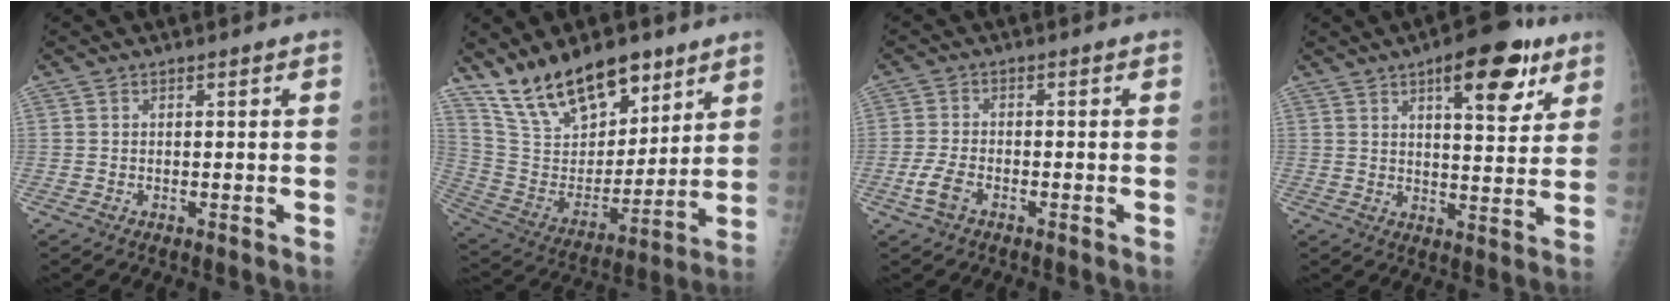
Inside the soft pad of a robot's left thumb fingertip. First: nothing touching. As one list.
[{"total": 19.1, "force": [13.8, 8.8, 9.7], "torque": [-0.124, -0.068, 0.256]}, {"total": 3.9, "force": [-1.9, 2.0, 2.7], "torque": [-0.066, 0.008, -0.039]}, {"total": 12.1, "force": [6.3, 4.9, 9.2], "torque": [-0.089, -0.021, 0.080]}]